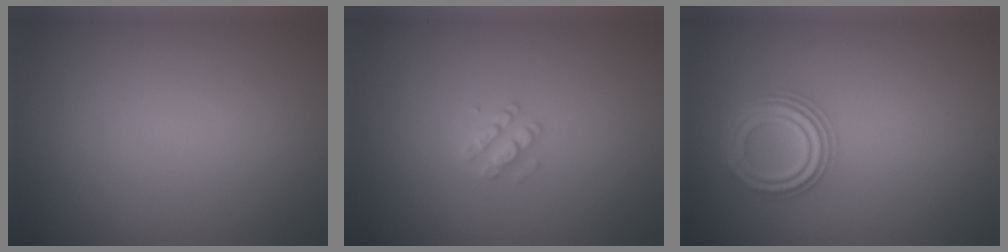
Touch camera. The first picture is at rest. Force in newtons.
{"total": 1.6, "press": 1.6, "slide": 0.3}
{"total": 3.3, "press": 3.2, "slide": 0.7}